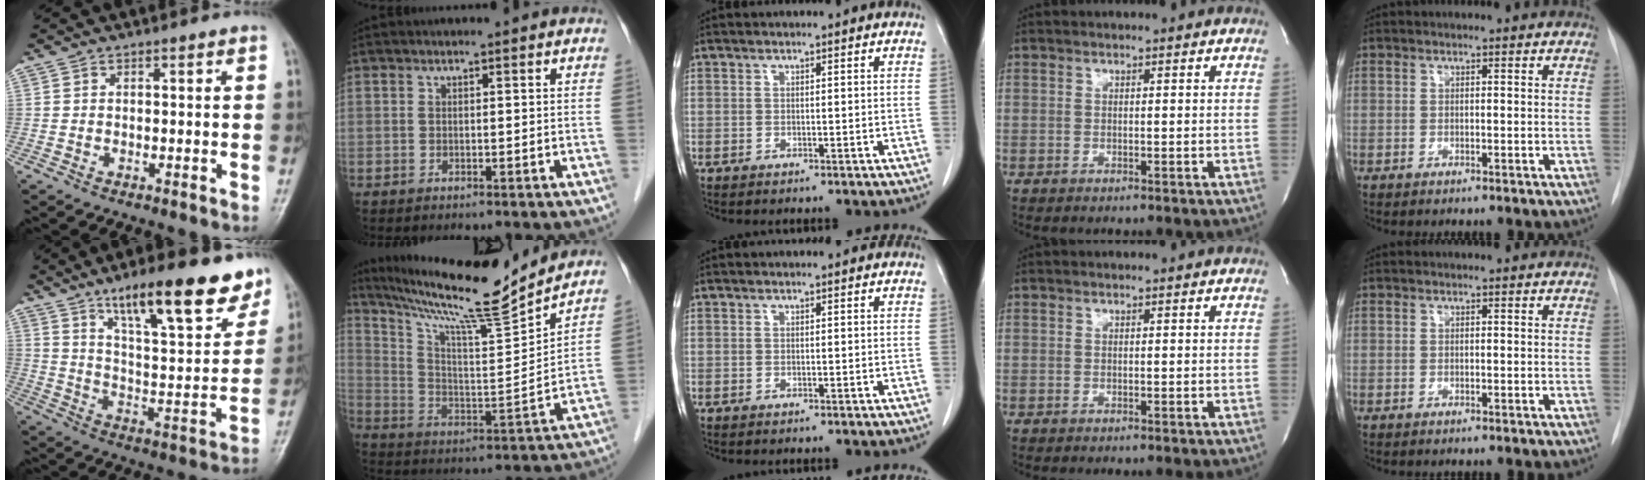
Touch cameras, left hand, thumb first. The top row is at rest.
{"thumb": {"total": 19.4, "force": [13.1, 4.9, 13.4], "torque": [-0.165, -0.062, 0.209]}, "index": {"total": 16.8, "force": [15.3, -1.4, 6.8], "torque": [-0.128, -0.026, 0.256]}}